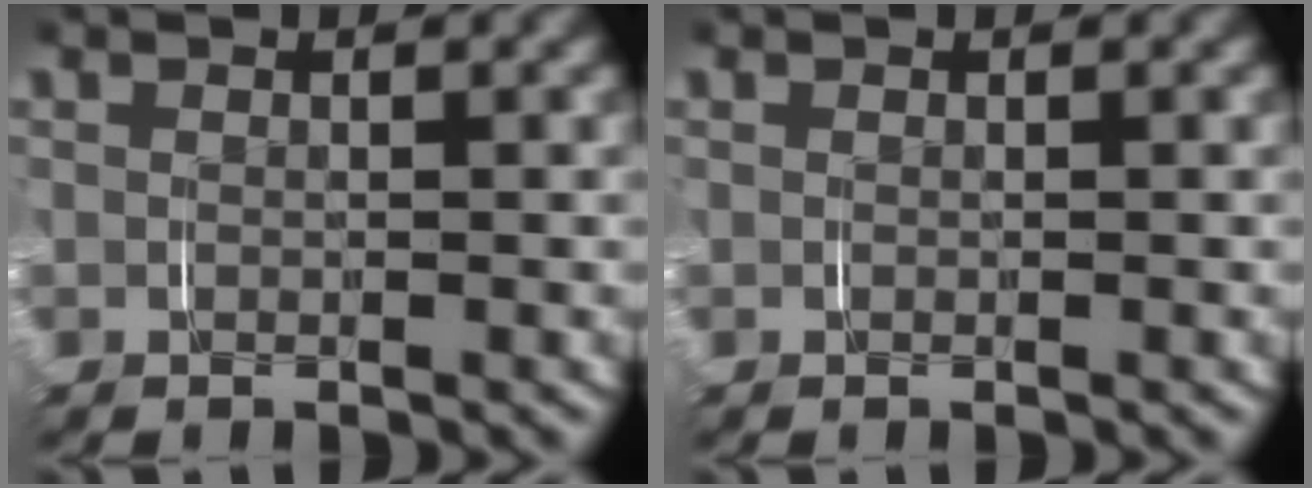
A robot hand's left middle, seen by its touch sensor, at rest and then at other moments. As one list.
[{"total": 0.0}]